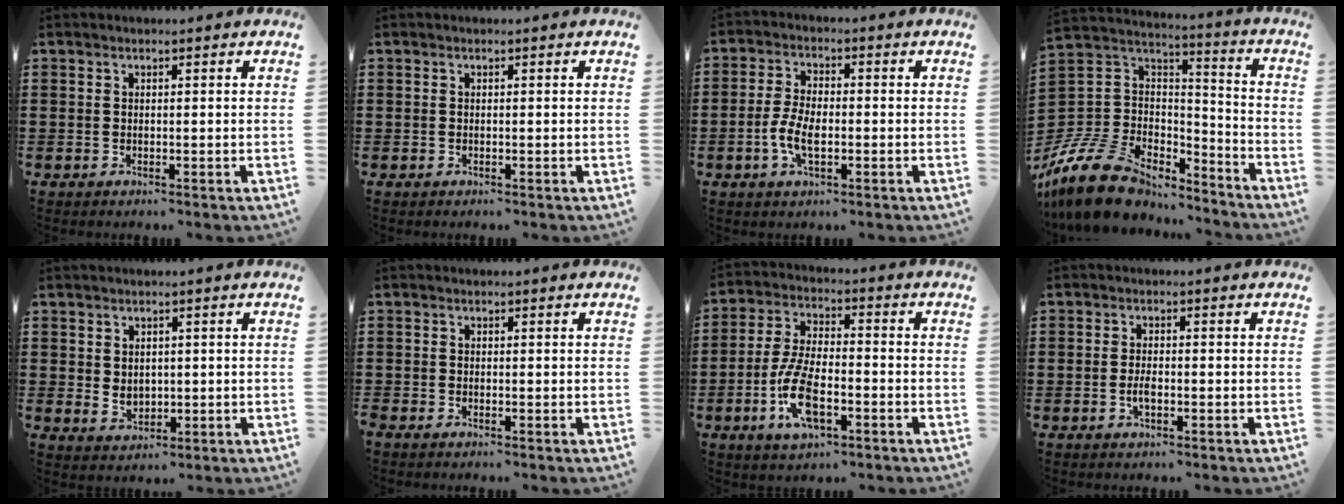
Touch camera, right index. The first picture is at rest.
{"total": 0.0}
{"total": 5.5, "force": [-1.4, 2.6, 4.6], "torque": [-0.108, -0.003, -0.032]}
{"total": 13.3, "force": [-10.1, 6.6, 5.7], "torque": [-0.141, 0.029, -0.189]}
{"total": 2.3, "force": [0.7, 2.0, 0.9], "torque": [-0.022, 0.009, 0.011]}
{"total": 0.5, "force": [-0.5, 0.0, 0.1], "torque": [-0.003, -0.002, -0.009]}
{"total": 9.4, "force": [-3.3, 4.0, 7.8], "torque": [-0.183, -0.009, -0.066]}
{"total": 2.1, "force": [-0.7, 0.7, 1.9], "torque": [-0.035, -0.001, -0.013]}